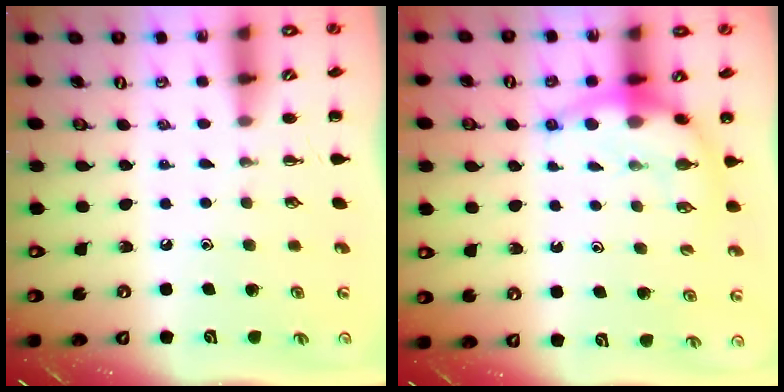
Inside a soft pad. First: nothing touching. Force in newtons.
{"total": 9.2, "press": 9.0, "slide": 1.6}